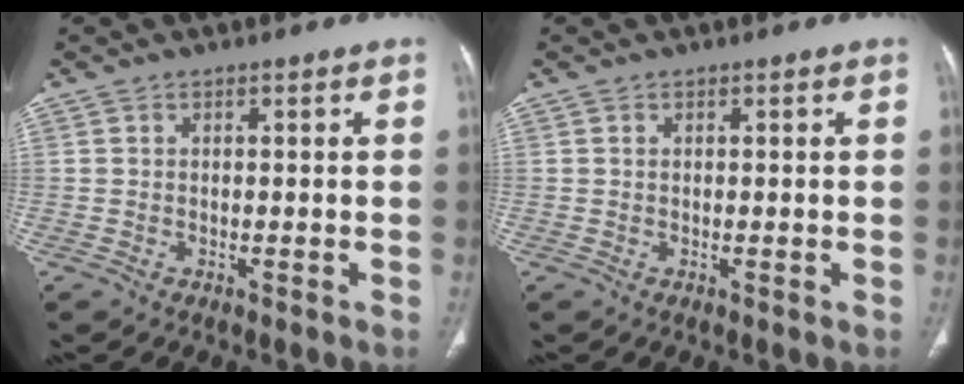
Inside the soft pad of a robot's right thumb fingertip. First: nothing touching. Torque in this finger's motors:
{"motor_torque": [0.22, -0.11, -0.11, -0.10, -0.04]}